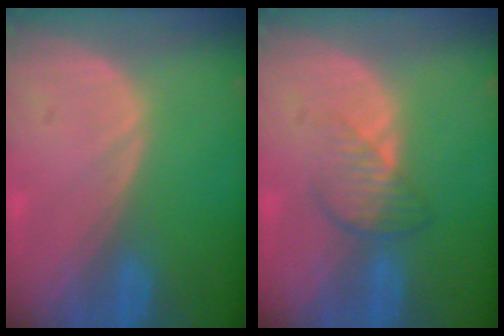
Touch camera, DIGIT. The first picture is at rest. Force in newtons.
{"total": 3.8, "press": 3.4, "slide": 1.6}